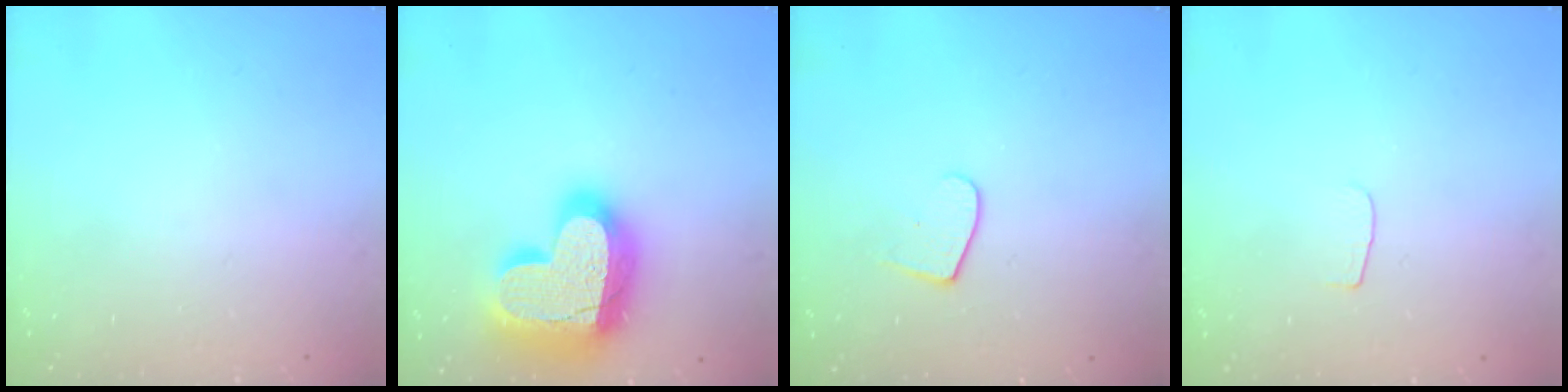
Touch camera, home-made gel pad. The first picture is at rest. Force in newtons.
{"total": 26.4, "press": 26.3, "slide": 2.0}
{"total": 6.7, "press": 6.7, "slide": 0.6}
{"total": 3.0, "press": 3.0, "slide": 0.3}